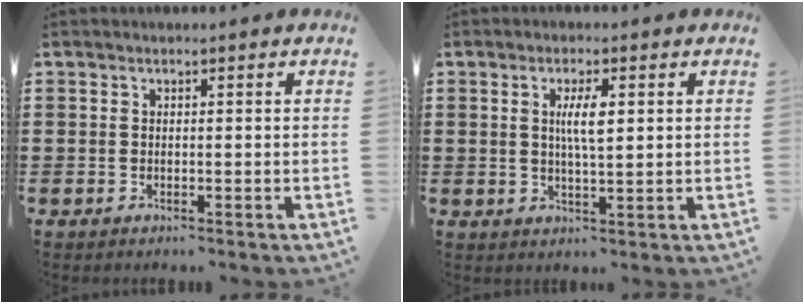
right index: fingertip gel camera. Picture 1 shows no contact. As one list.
[{"total": 4.3, "force": [1.0, 1.0, 4.0], "torque": [-0.081, 0.006, 0.014]}]